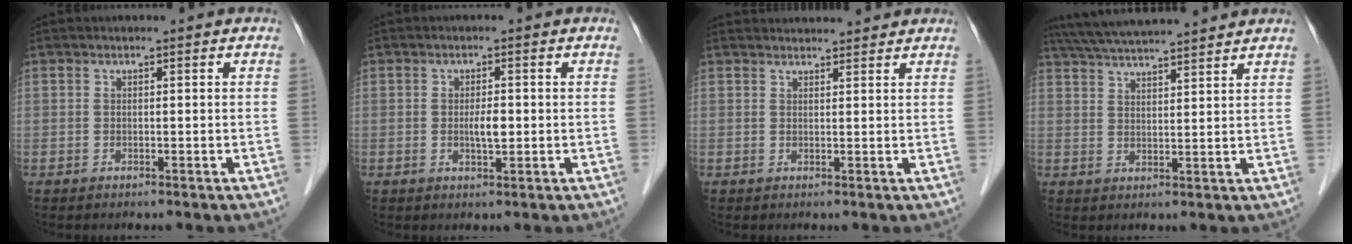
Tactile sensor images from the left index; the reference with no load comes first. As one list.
[{"total": 2.6, "force": [-0.2, 0.8, 2.5], "torque": [-0.046, 0.000, -0.002]}, {"total": 6.1, "force": [5.9, 1.4, 0.9], "torque": [-0.007, 0.030, 0.068]}, {"total": 12.6, "force": [11.5, 0.5, 5.1], "torque": [-0.098, 0.035, 0.179]}]